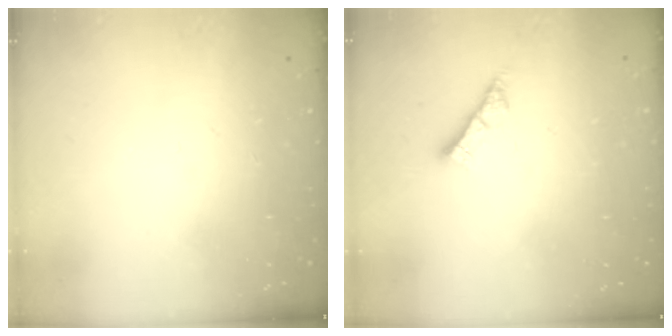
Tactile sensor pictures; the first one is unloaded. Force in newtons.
{"total": 4.8, "press": 4.8, "slide": 0.3}